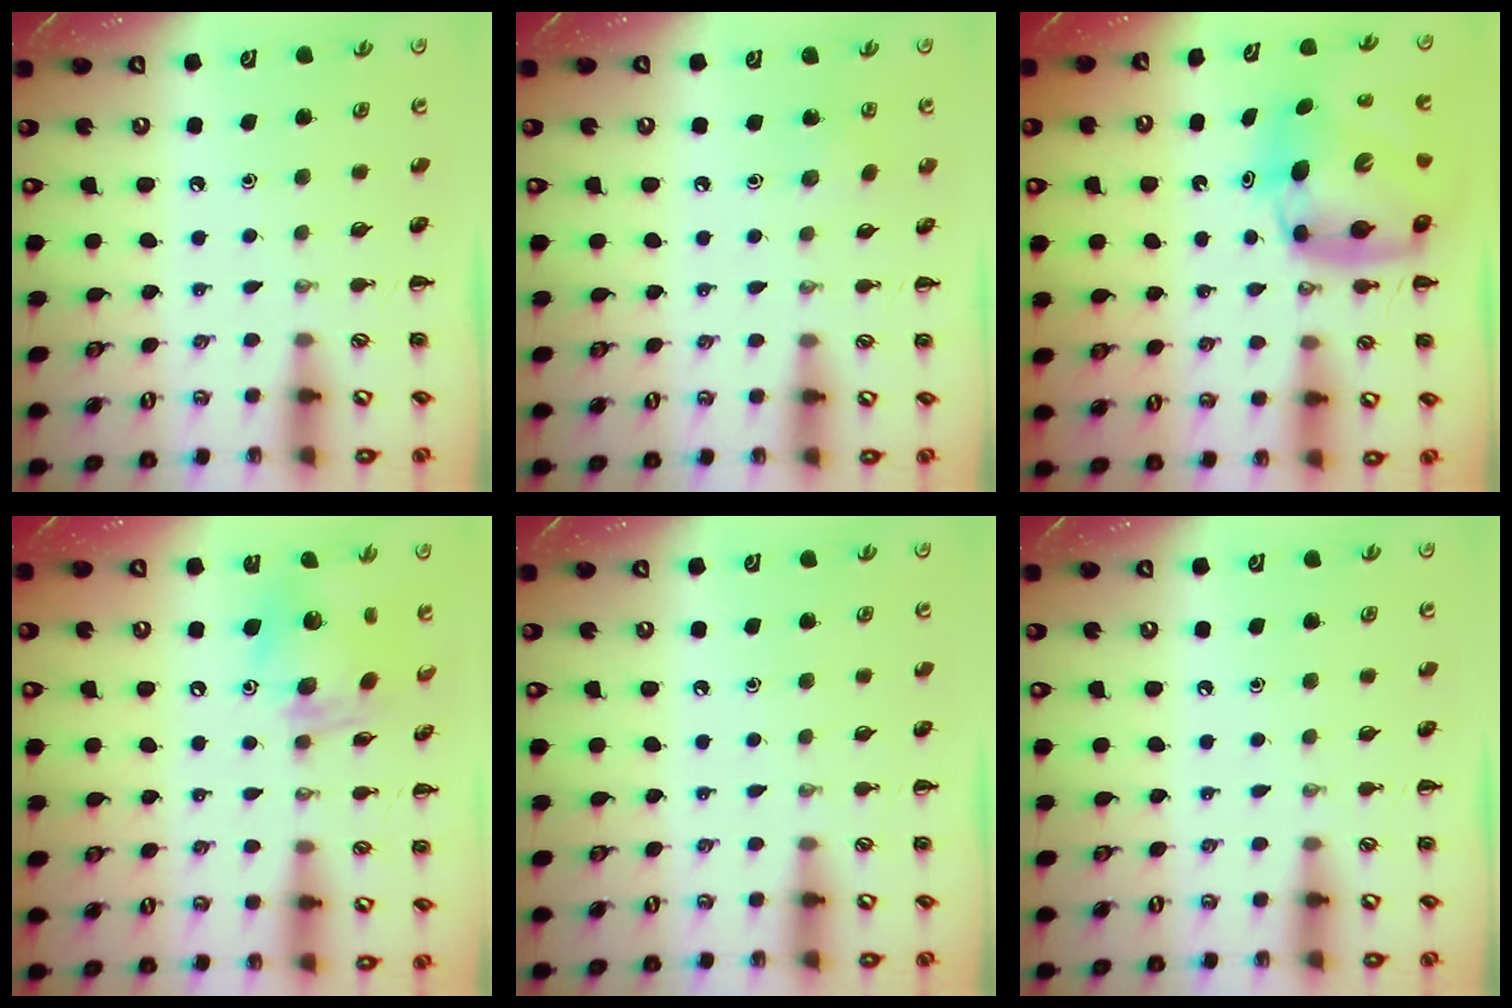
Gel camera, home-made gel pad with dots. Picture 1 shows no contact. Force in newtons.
{"total": 4.0, "press": 3.8, "slide": 1.1}
{"total": 9.1, "press": 8.8, "slide": 2.5}
{"total": 12.2, "press": 12.1, "slide": 1.2}
{"total": 0.0}
{"total": 0.0}